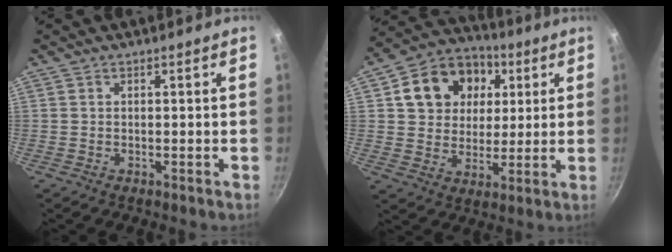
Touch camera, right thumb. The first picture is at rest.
{"total": 15.7, "force": [4.7, 12.8, 7.8], "torque": [-0.114, 0.011, 0.072]}